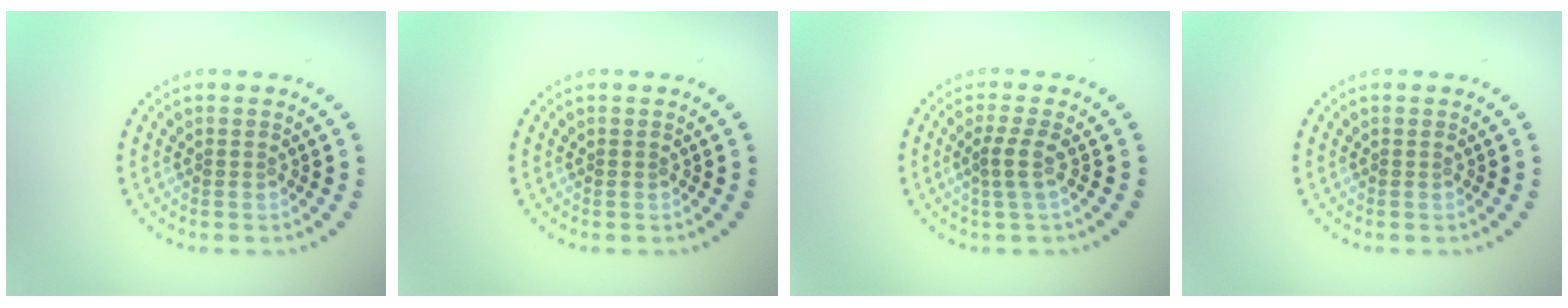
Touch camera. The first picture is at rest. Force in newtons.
{"total": 0.0}
{"total": 1.8, "press": 1.1, "slide": 1.4}
{"total": 0.0}